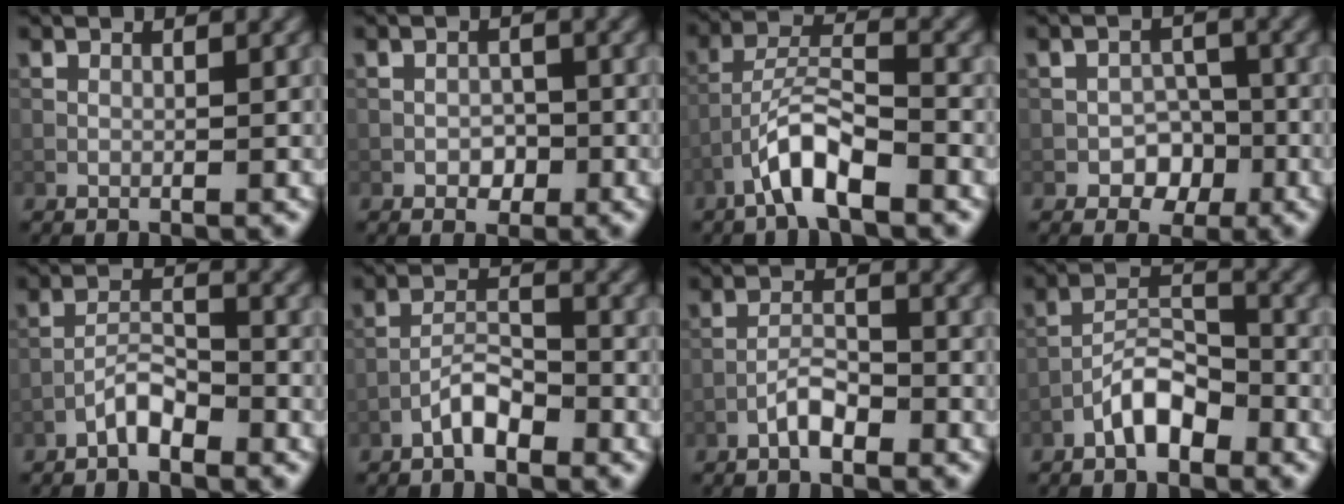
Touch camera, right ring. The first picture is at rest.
{"total": 1.7, "force": [-0.7, 1.3, 0.9], "torque": [-0.009, 0.000, -0.014]}
{"total": 5.2, "force": [-3.2, 1.4, 3.9], "torque": [-0.067, 0.015, -0.061]}
{"total": 3.2, "force": [-1.6, 2.5, 1.4], "torque": [-0.009, 0.009, -0.023]}
{"total": 2.6, "force": [-2.0, 0.8, 1.5], "torque": [-0.026, 0.011, -0.043]}
{"total": 2.9, "force": [-2.1, 1.0, 1.8], "torque": [-0.030, 0.011, -0.043]}
{"total": 2.5, "force": [-1.7, 0.8, 1.6], "torque": [-0.029, 0.008, -0.034]}
{"total": 4.2, "force": [-2.7, 1.7, 2.7], "torque": [-0.042, 0.015, -0.055]}